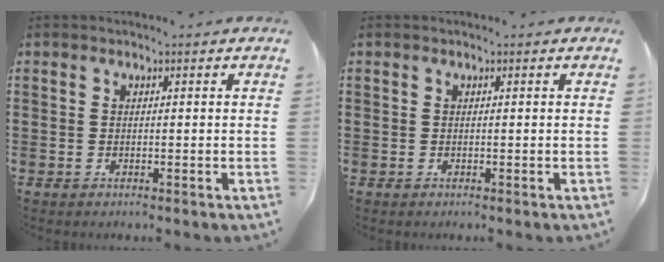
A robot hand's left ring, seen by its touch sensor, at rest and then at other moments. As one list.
[{"total": 0.0}]